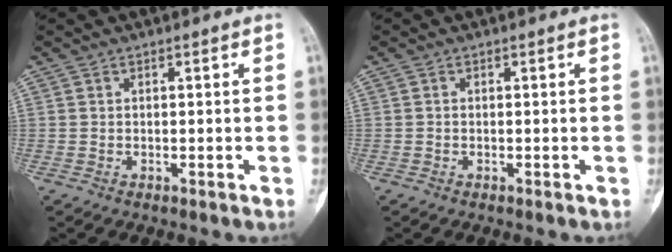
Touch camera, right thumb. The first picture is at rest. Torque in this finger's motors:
{"motor_torque": [-0.16, 0.16, -0.07, 0.06, -0.03]}